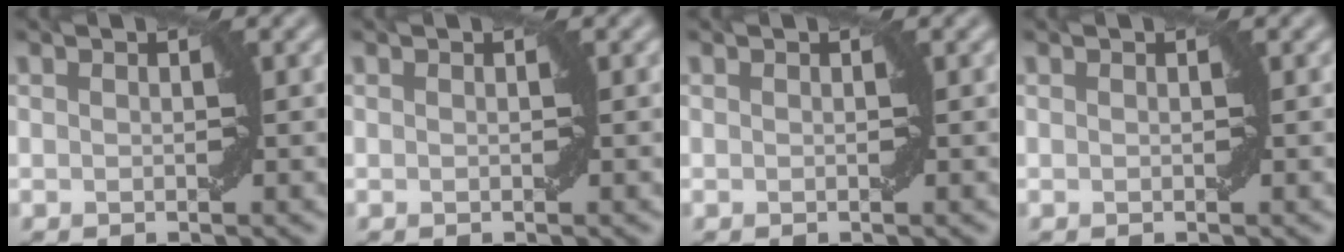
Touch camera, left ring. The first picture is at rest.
{"total": 0.0}
{"total": 0.0}
{"total": 0.0}